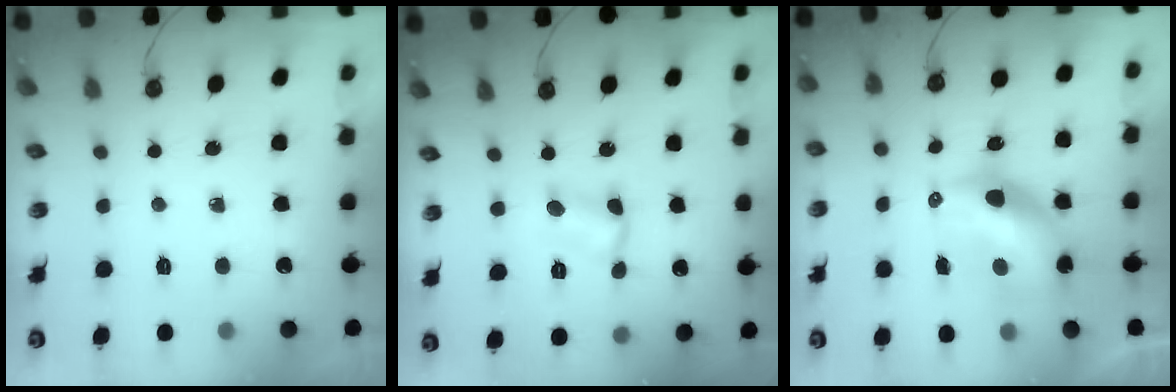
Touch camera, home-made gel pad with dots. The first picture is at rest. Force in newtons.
{"total": 2.9, "press": 2.9, "slide": 0.2}
{"total": 10.5, "press": 10.4, "slide": 0.5}